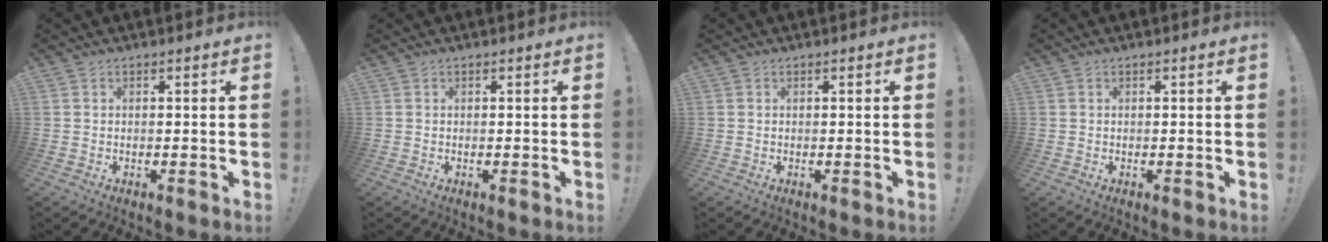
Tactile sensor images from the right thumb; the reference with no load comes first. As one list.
[{"total": 0.0}, {"total": 0.0}, {"total": 0.0}]